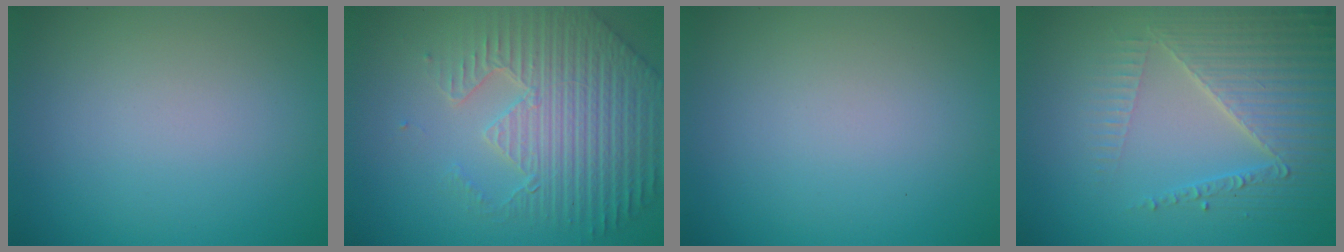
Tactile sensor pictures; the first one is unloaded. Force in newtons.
{"total": 6.7, "press": 5.3, "slide": 4.2}
{"total": 0.0}
{"total": 4.7, "press": 4.2, "slide": 2.1}